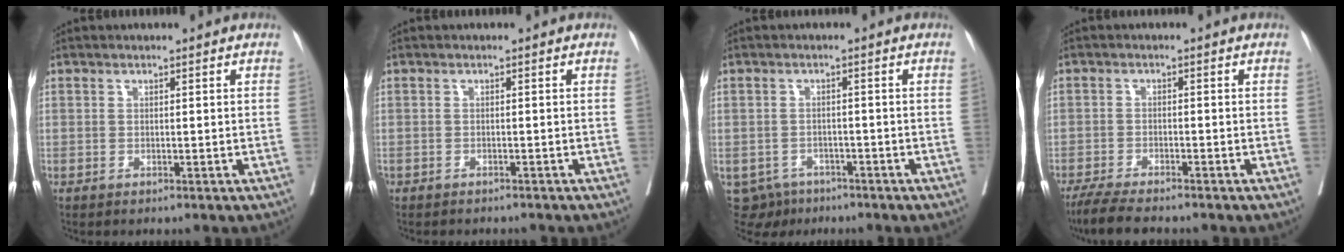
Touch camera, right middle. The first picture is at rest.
{"total": 3.0, "force": [-2.7, 1.1, 0.7], "torque": [-0.011, -0.003, -0.036]}
{"total": 4.5, "force": [-3.1, 3.2, 0.3], "torque": [0.003, 0.003, -0.044]}
{"total": 6.6, "force": [-5.6, 0.8, 3.4], "torque": [-0.059, -0.018, -0.095]}